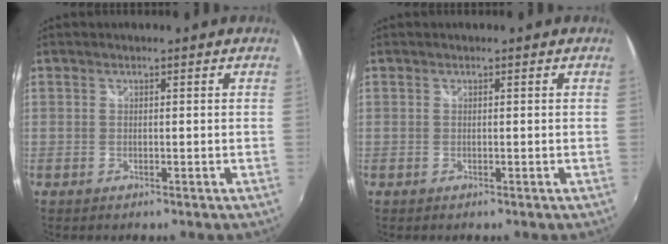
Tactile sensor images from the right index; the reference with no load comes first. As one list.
[{"total": 0.0}]